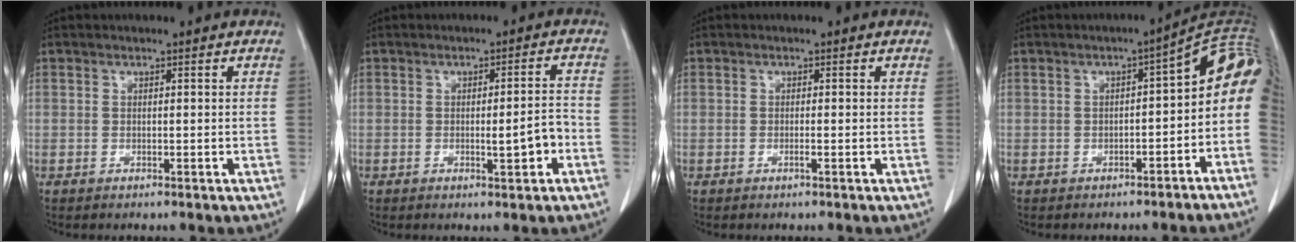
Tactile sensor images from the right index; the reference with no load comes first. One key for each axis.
{"total": 4.4, "fx": -1.6, "fy": 0.5, "fz": 4.1, "tx": -0.052, "ty": 0.002, "tz": -0.021}
{"total": 0.6, "fx": -0.3, "fy": -0.1, "fz": 0.4, "tx": -0.009, "ty": 0.001, "tz": -0.006}
{"total": 10.8, "fx": -3.1, "fy": 4.9, "fz": 9.1, "tx": -0.113, "ty": 0.038, "tz": -0.044}